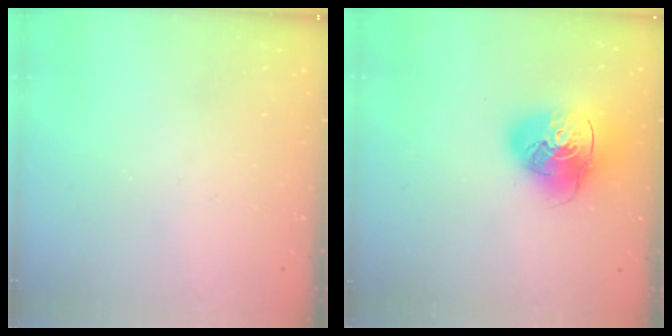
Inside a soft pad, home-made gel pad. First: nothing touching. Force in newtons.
{"total": 16.2, "press": 16.0, "slide": 2.4}